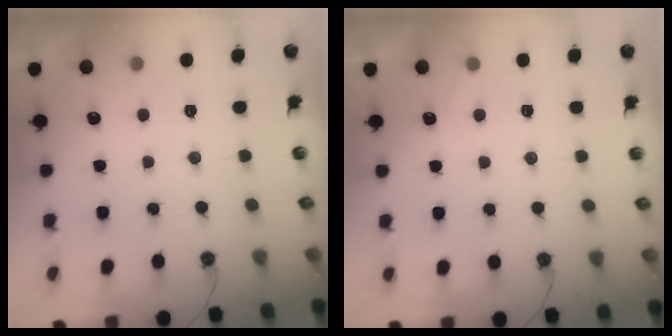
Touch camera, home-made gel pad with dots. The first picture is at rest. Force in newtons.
{"total": 2.2, "press": 2.2, "slide": 0.3}